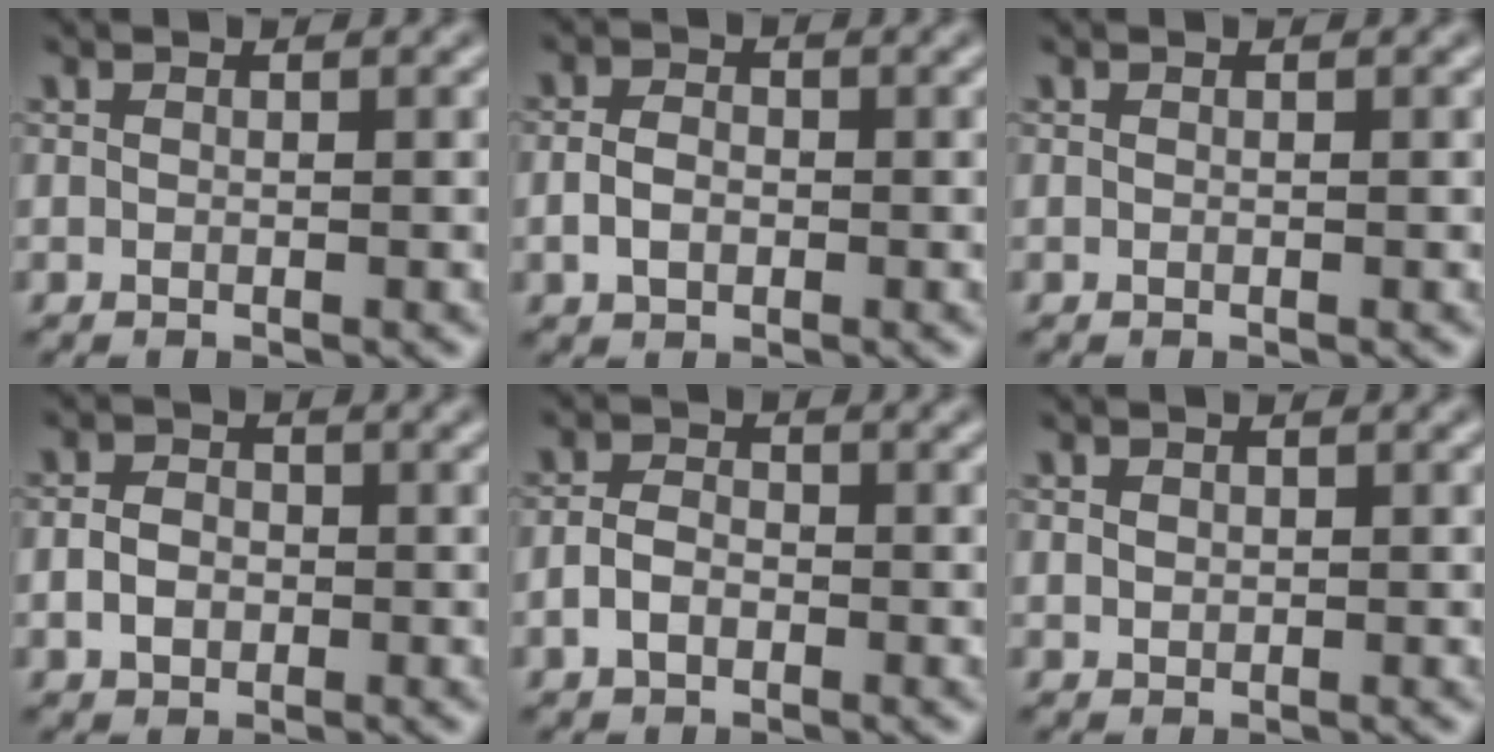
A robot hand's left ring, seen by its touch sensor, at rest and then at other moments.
{"total": 2.3, "force": [-0.5, 1.6, 1.5], "torque": [-0.029, -0.001, -0.014]}
{"total": 0.0}
{"total": 2.5, "force": [-0.6, 1.9, 1.4], "torque": [-0.025, 0.000, -0.015]}
{"total": 2.3, "force": [-0.9, 1.6, 1.4], "torque": [-0.027, 0.002, -0.021]}
{"total": 0.8, "force": [0.3, 0.7, 0.3], "torque": [-0.003, -0.004, 0.007]}